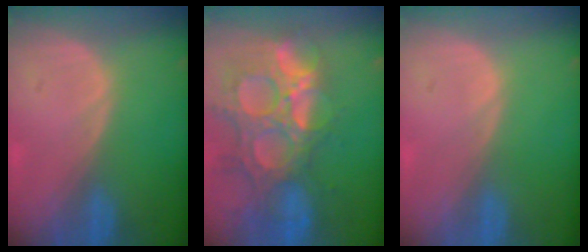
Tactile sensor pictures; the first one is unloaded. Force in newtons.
{"total": 14.8, "press": 12.3, "slide": 8.2}
{"total": 0.0}